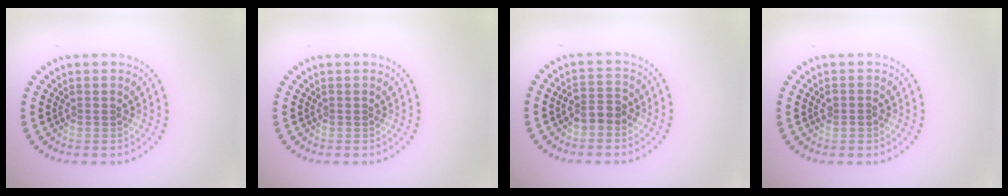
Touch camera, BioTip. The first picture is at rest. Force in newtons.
{"total": 0.0}
{"total": 2.2, "press": 2.1, "slide": 0.6}
{"total": 1.0, "press": 0.9, "slide": 0.4}